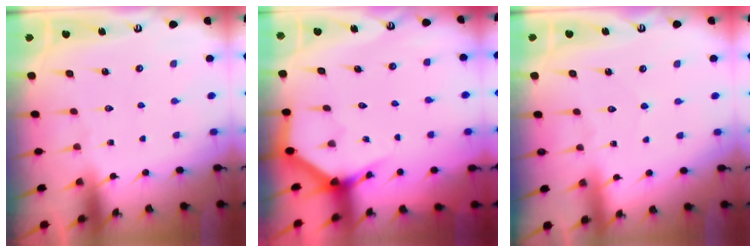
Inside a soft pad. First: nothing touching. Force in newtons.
{"total": 3.7, "press": 3.7, "slide": 0.3}
{"total": 2.9, "press": 2.9, "slide": 0.4}